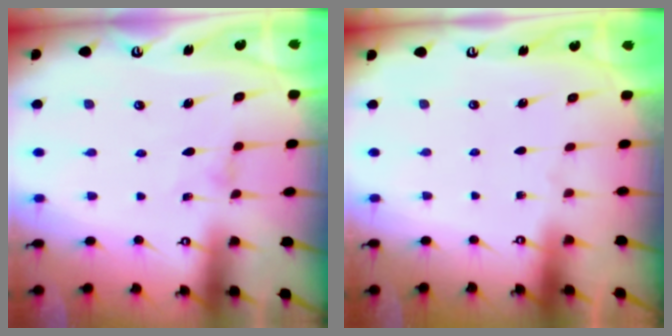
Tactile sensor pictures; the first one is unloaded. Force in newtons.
{"total": 0.0}